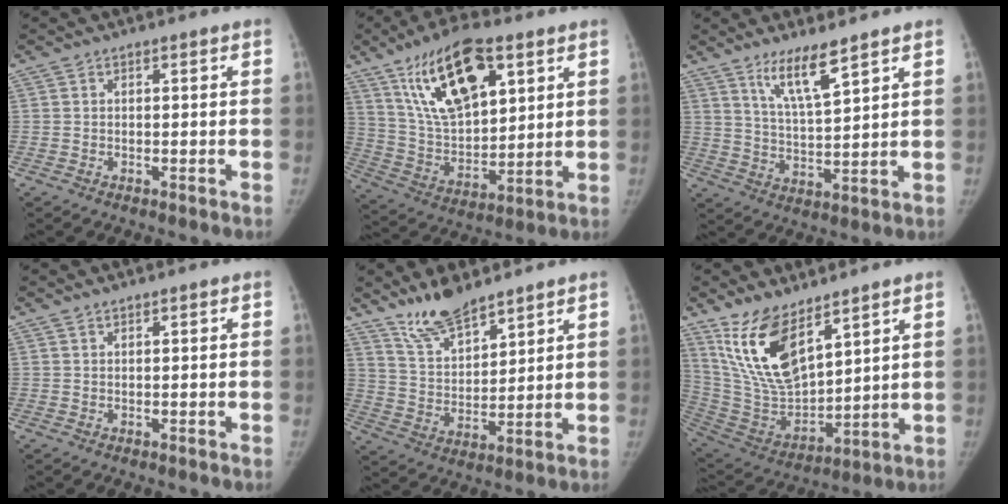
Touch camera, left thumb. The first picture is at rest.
{"total": 20.1, "force": [10.0, 9.1, 14.9], "torque": [-0.225, -0.035, 0.187]}
{"total": 8.4, "force": [5.9, 1.3, 5.9], "torque": [-0.106, -0.046, 0.116]}
{"total": 0.9, "force": [0.7, 0.2, 0.4], "torque": [-0.008, -0.002, 0.015]}
{"total": 10.5, "force": [8.6, 3.4, 4.9], "torque": [-0.069, -0.056, 0.171]}
{"total": 16.6, "force": [10.5, 6.8, 11.0], "torque": [-0.186, -0.058, 0.223]}